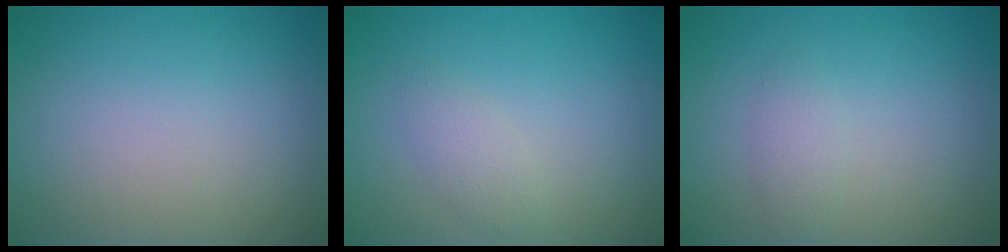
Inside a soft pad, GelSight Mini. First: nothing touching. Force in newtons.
{"total": 1.5, "press": 1.5, "slide": 0.1}
{"total": 1.3, "press": 1.3, "slide": 0.1}